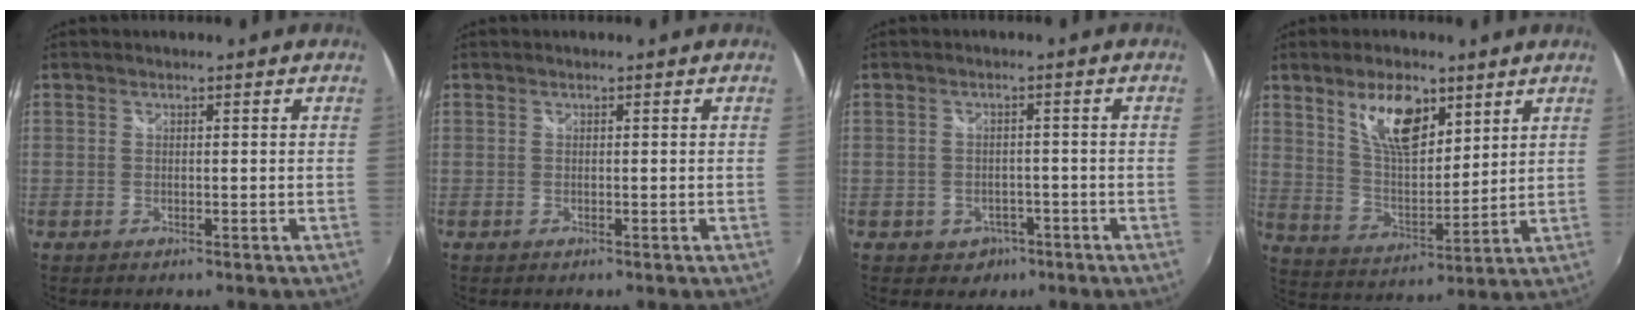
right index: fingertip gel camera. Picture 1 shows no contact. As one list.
[{"total": 0.0}, {"total": 4.4, "force": [-2.2, 3.7, 0.9], "torque": [-0.030, 0.006, -0.022]}, {"total": 12.1, "force": [6.8, 5.4, 8.4], "torque": [-0.143, 0.005, 0.132]}]